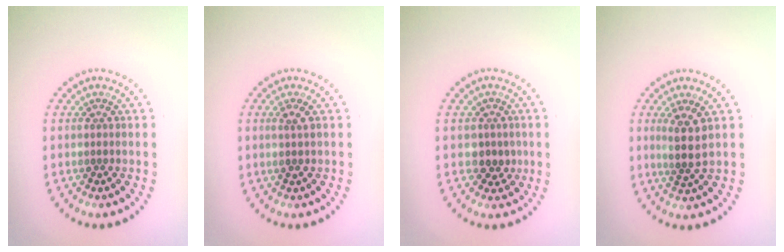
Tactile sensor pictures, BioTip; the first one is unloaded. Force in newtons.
{"total": 0.9, "press": 0.8, "slide": 0.5}
{"total": 2.0, "press": 1.9, "slide": 0.8}
{"total": 2.6, "press": 2.2, "slide": 1.5}